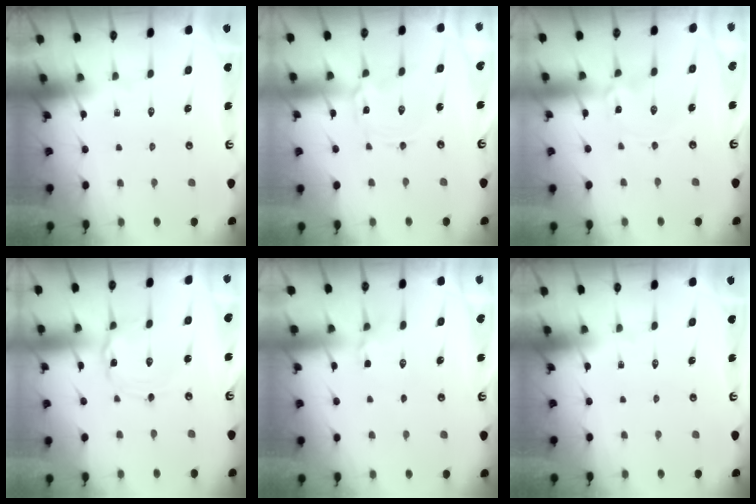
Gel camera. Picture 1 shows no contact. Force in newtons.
{"total": 1.7, "press": 1.7, "slide": 0.3}
{"total": 1.2, "press": 1.1, "slide": 0.1}
{"total": 0.8, "press": 0.8, "slide": 0.2}
{"total": 4.0, "press": 3.9, "slide": 1.2}
{"total": 0.0}